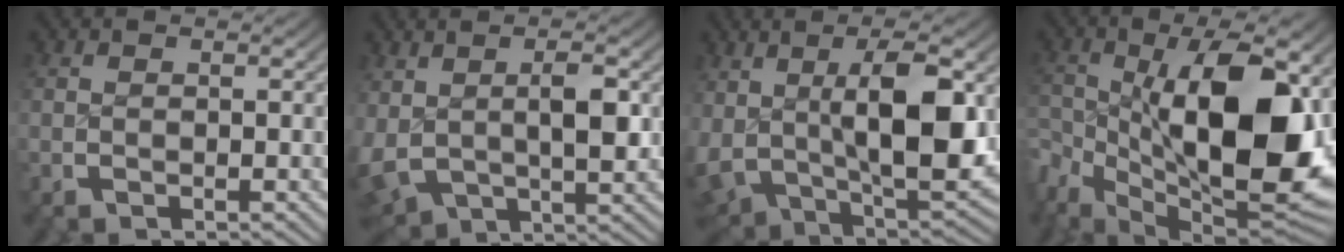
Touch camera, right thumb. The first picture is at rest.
{"total": 6.8, "force": [-0.4, 4.9, 4.7], "torque": [-0.110, -0.022, 0.015]}
{"total": 11.3, "force": [0.5, 6.4, 9.3], "torque": [-0.178, -0.031, 0.033]}
{"total": 17.0, "force": [-2.4, 9.2, 14.1], "torque": [-0.244, -0.051, -0.011]}